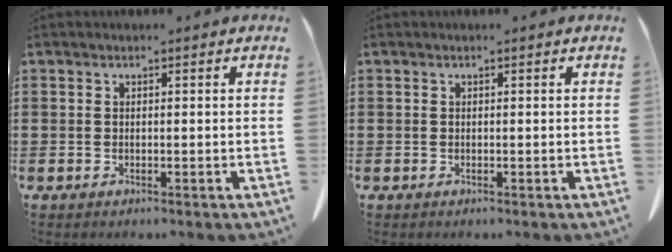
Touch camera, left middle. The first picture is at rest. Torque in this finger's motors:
{"motor_torque": [0.00, 0.00, 0.00, 0.00]}